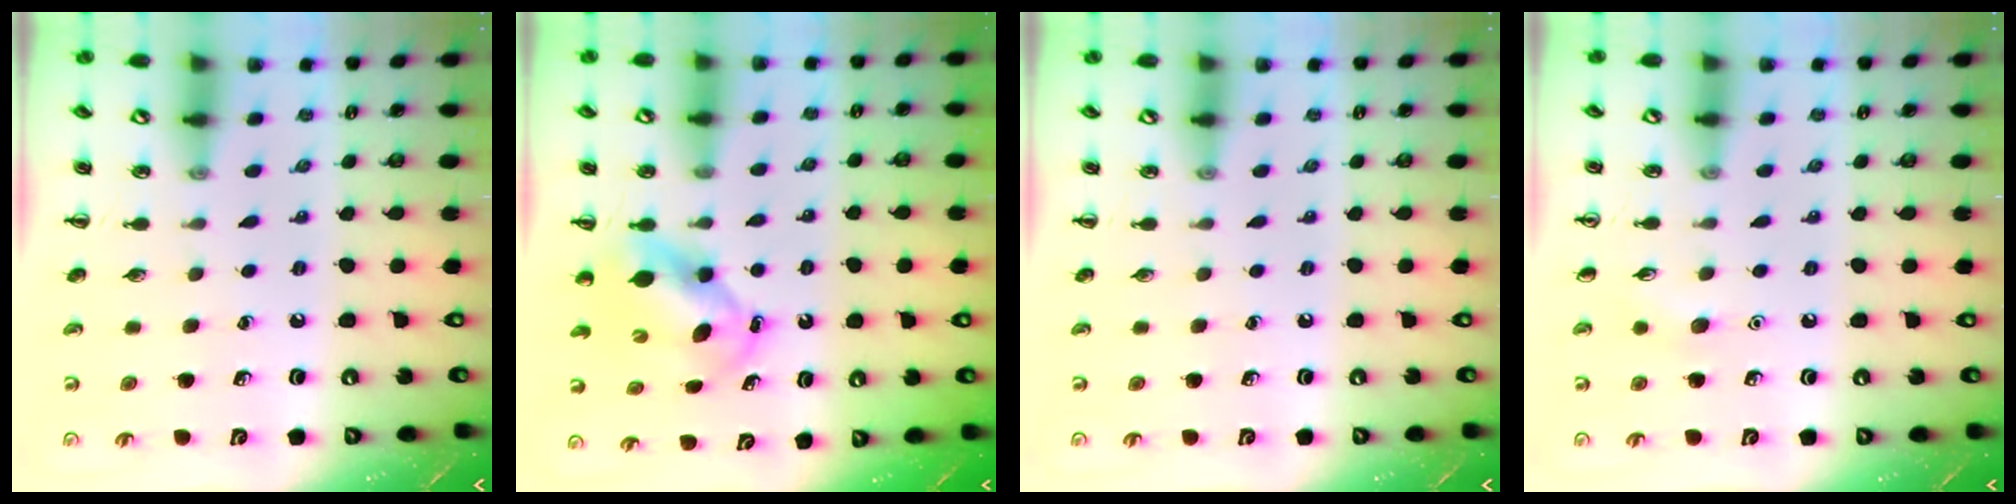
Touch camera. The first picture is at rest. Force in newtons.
{"total": 5.7, "press": 5.6, "slide": 1.2}
{"total": 0.0}
{"total": 4.5, "press": 4.2, "slide": 1.3}